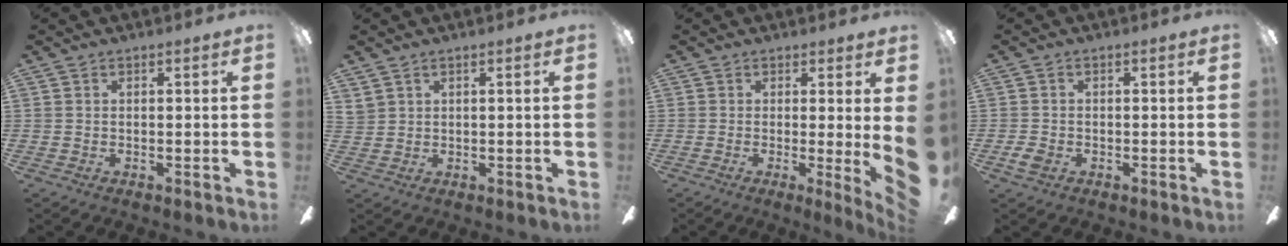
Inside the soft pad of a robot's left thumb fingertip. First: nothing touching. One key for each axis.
{"total": 1.5, "fx": 1.1, "fy": 0.7, "fz": 0.8, "tx": -0.018, "ty": -0.002, "tz": 0.021}
{"total": 4.4, "fx": 0.9, "fy": -0.2, "fz": 4.3, "tx": -0.061, "ty": -0.029, "tz": 0.020}
{"total": 2.7, "fx": -1.1, "fy": 1.7, "fz": 1.9, "tx": -0.051, "ty": -0.001, "tz": -0.025}